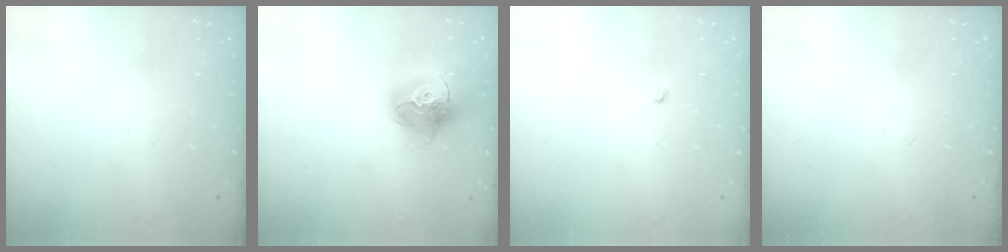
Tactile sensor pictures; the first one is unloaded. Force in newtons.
{"total": 15.2, "press": 15.2, "slide": 1.3}
{"total": 1.9, "press": 1.9, "slide": 0.3}
{"total": 0.0}